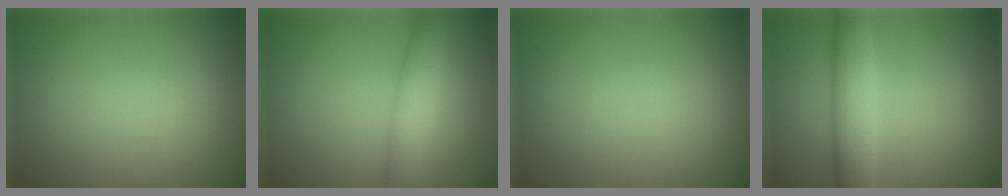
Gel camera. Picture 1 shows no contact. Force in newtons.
{"total": 4.1, "press": 4.0, "slide": 0.4}
{"total": 0.0}
{"total": 5.1, "press": 5.1, "slide": 0.4}